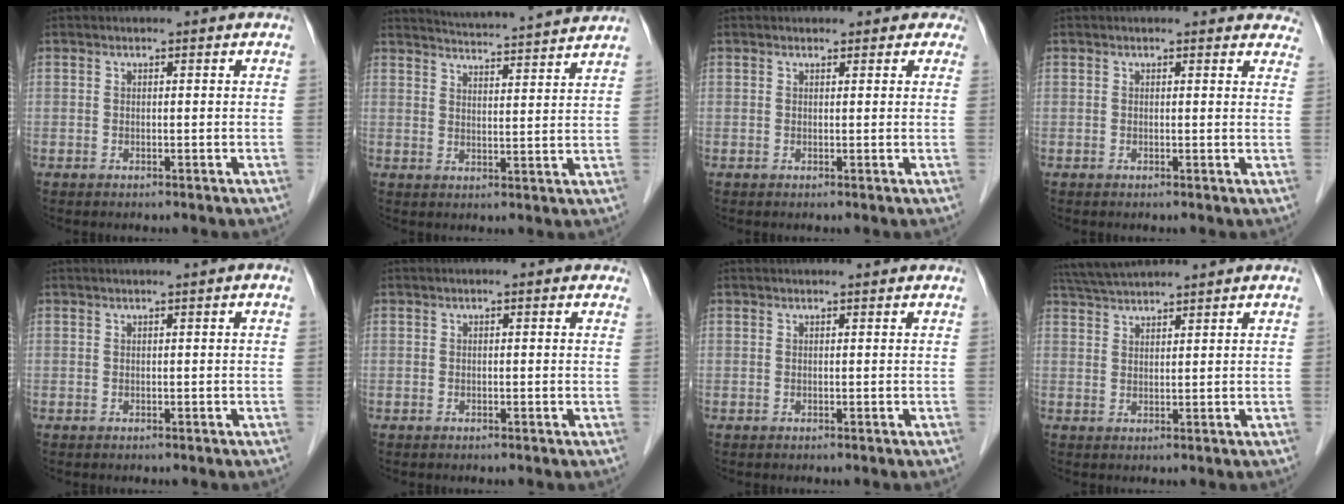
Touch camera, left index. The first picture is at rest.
{"total": 14.7, "force": [13.9, -0.5, 4.5], "torque": [-0.081, -0.004, 0.186]}
{"total": 3.0, "force": [2.5, 1.5, 0.2], "torque": [0.015, 0.000, 0.015]}
{"total": 9.1, "force": [8.5, 2.8, 1.9], "torque": [0.013, 0.001, 0.070]}
{"total": 0.8, "force": [0.4, -0.2, 0.6], "torque": [-0.014, 0.004, 0.012]}
{"total": 1.4, "force": [0.9, 0.6, 0.9], "torque": [-0.009, 0.007, 0.005]}
{"total": 2.7, "force": [2.6, 0.2, 0.6], "torque": [-0.009, 0.022, 0.032]}
{"total": 6.5, "force": [6.2, -0.2, 2.2], "torque": [-0.045, 0.035, 0.113]}